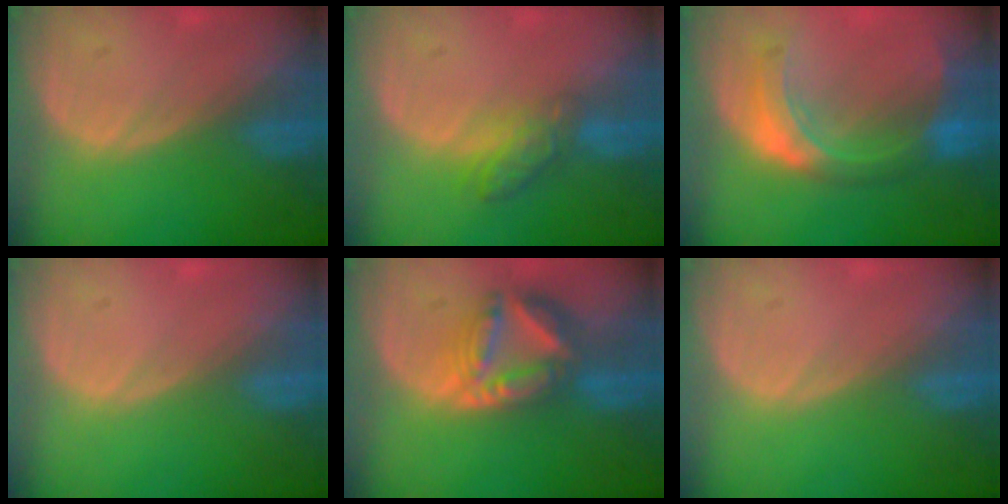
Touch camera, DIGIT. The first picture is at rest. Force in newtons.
{"total": 4.3, "press": 4.1, "slide": 1.1}
{"total": 8.2, "press": 7.3, "slide": 3.8}
{"total": 0.0}
{"total": 8.0, "press": 6.9, "slide": 4.0}
{"total": 0.0}